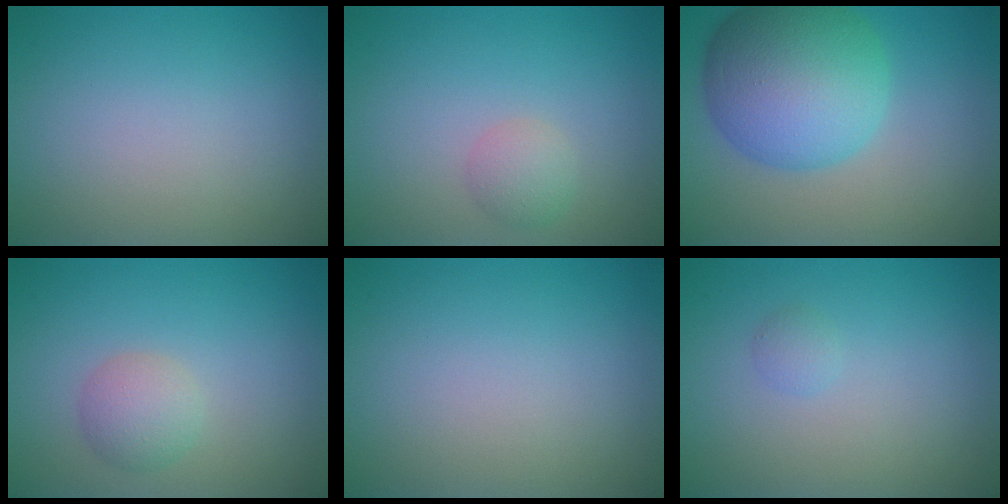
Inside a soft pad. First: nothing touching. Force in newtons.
{"total": 1.7, "press": 1.7, "slide": 0.1}
{"total": 10.6, "press": 10.6, "slide": 0.2}
{"total": 2.3, "press": 2.3, "slide": 0.0}
{"total": 0.0}
{"total": 0.8, "press": 0.8, "slide": 0.1}